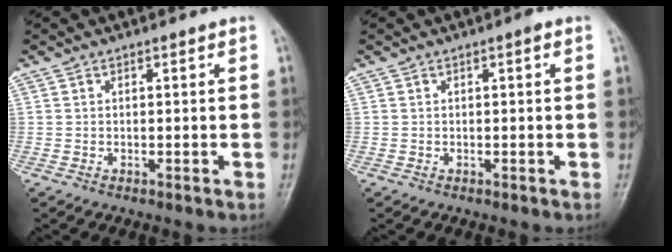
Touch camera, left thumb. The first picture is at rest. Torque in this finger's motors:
{"motor_torque": [0.14, 0.15, 0.24, -0.01, 0.00]}